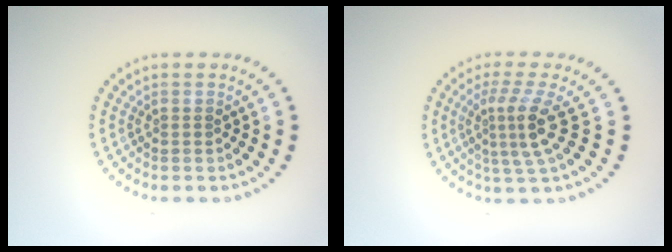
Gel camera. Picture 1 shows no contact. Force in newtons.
{"total": 3.7, "press": 2.5, "slide": 2.8}